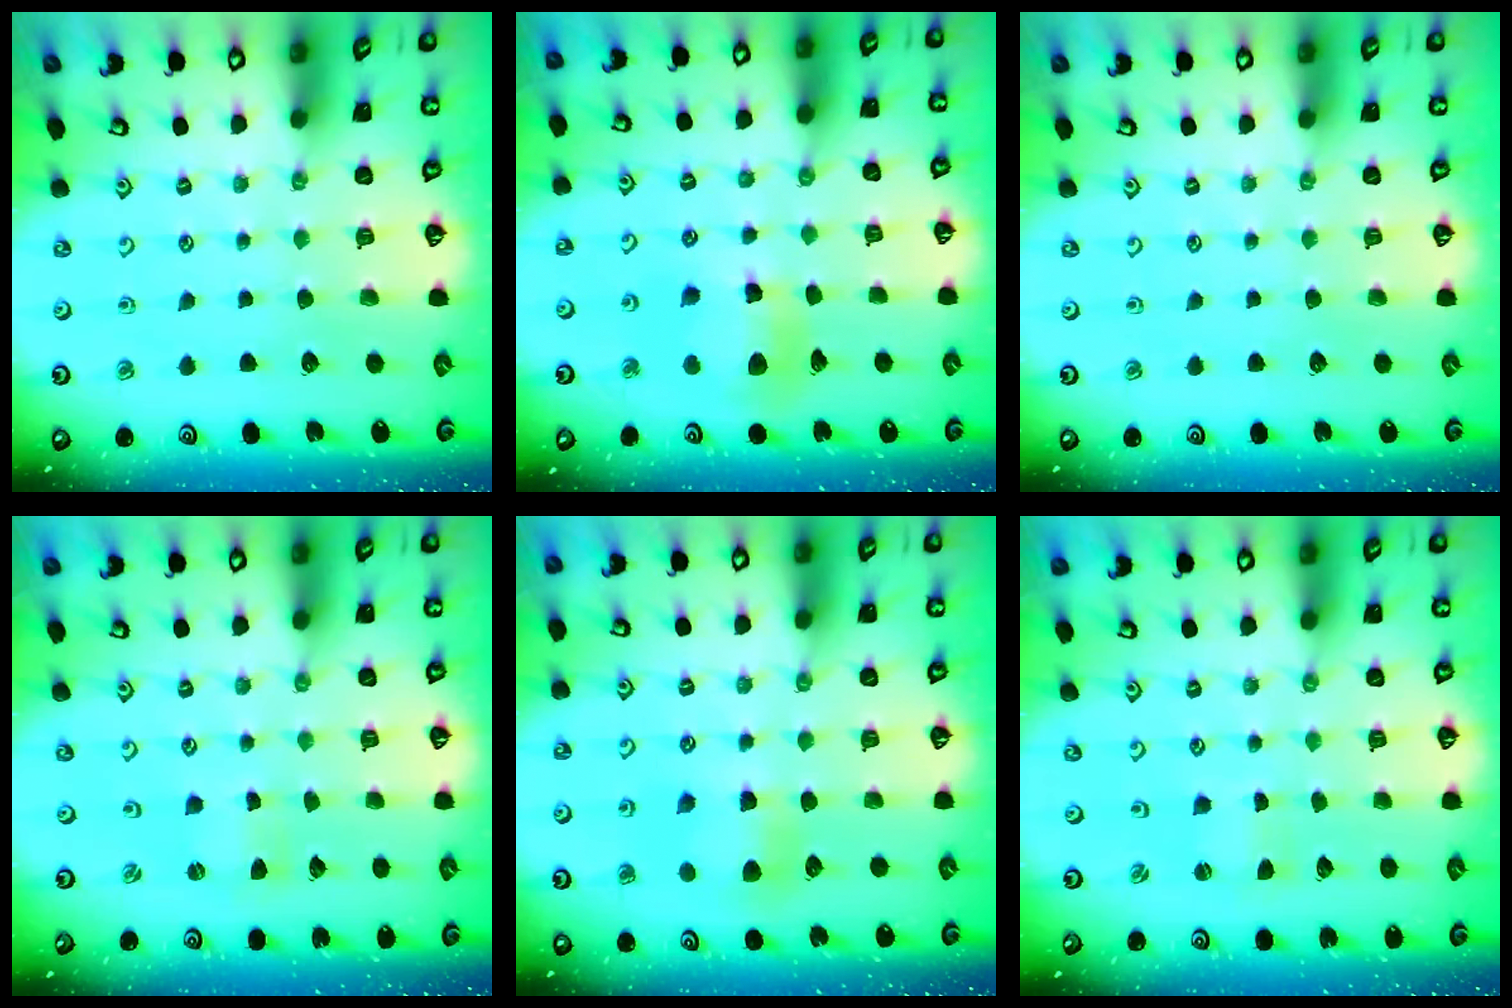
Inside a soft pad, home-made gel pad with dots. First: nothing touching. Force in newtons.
{"total": 10.6, "press": 10.5, "slide": 1.3}
{"total": 0.0}
{"total": 0.0}
{"total": 5.8, "press": 5.8, "slide": 0.1}
{"total": 0.8, "press": 0.8, "slide": 0.0}